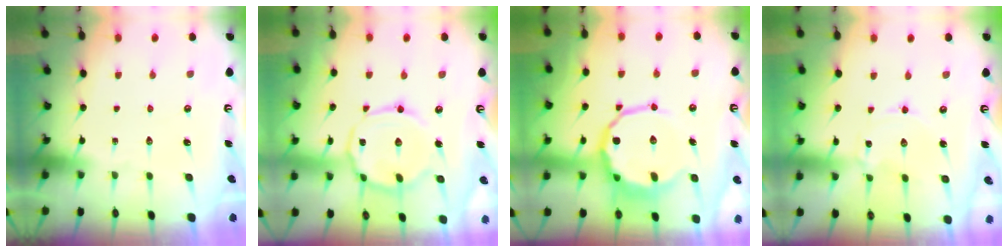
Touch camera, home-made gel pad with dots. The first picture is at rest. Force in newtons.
{"total": 13.4, "press": 13.4, "slide": 0.9}
{"total": 10.5, "press": 9.9, "slide": 3.3}
{"total": 2.2, "press": 2.2, "slide": 0.3}